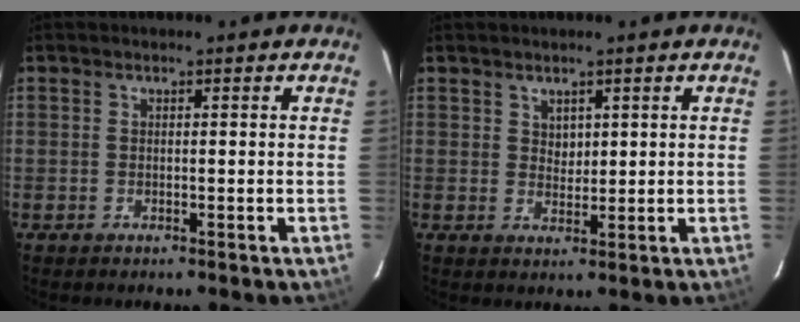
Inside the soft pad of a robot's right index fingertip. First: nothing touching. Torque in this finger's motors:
{"motor_torque": [-0.05, 0.02, 0.00, 0.00]}